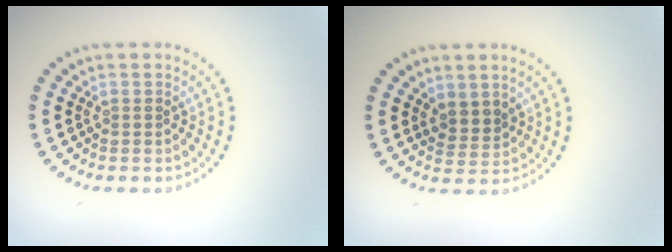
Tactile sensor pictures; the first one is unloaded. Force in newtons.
{"total": 1.9, "press": 1.5, "slide": 1.2}